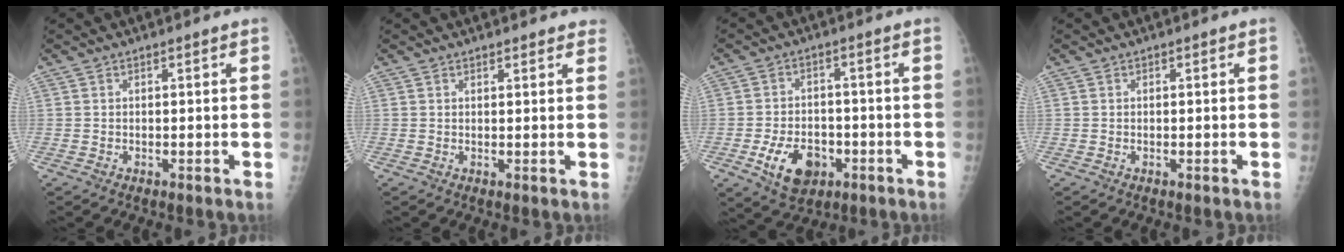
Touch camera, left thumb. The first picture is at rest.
{"total": 3.0, "force": [2.7, 0.9, 0.9], "torque": [0.008, -0.005, 0.024]}
{"total": 9.1, "force": [-3.5, 6.2, 5.8], "torque": [-0.081, 0.013, -0.052]}
{"total": 0.0}